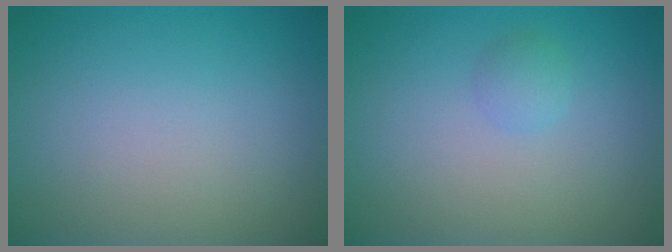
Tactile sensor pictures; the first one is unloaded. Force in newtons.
{"total": 1.1, "press": 1.1, "slide": 0.0}